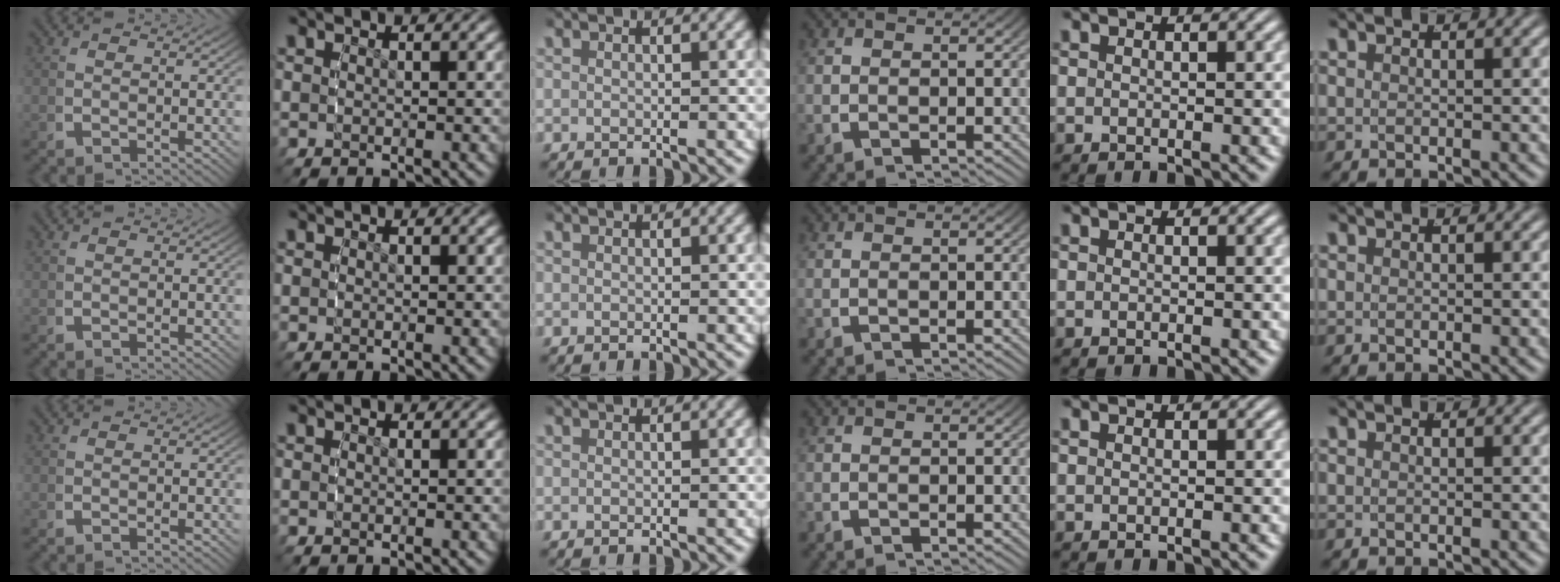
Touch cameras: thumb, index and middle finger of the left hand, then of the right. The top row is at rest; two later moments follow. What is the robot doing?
{"motion": "reach", "object": "button"}